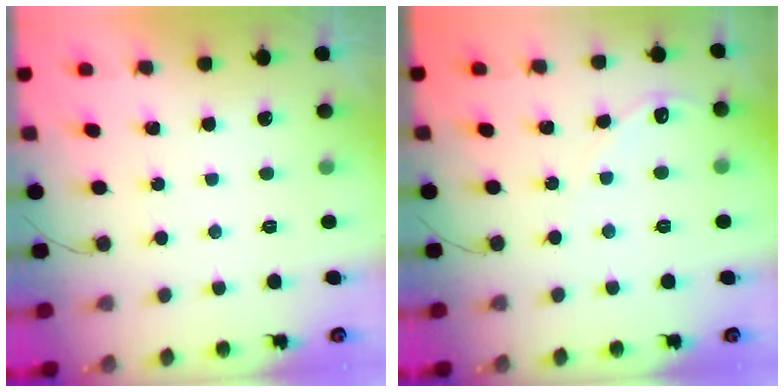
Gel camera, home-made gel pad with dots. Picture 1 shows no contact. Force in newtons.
{"total": 5.2, "press": 5.2, "slide": 0.6}